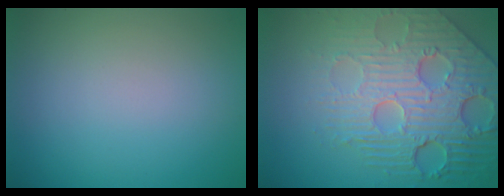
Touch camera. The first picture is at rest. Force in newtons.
{"total": 8.6, "press": 5.9, "slide": 6.3}